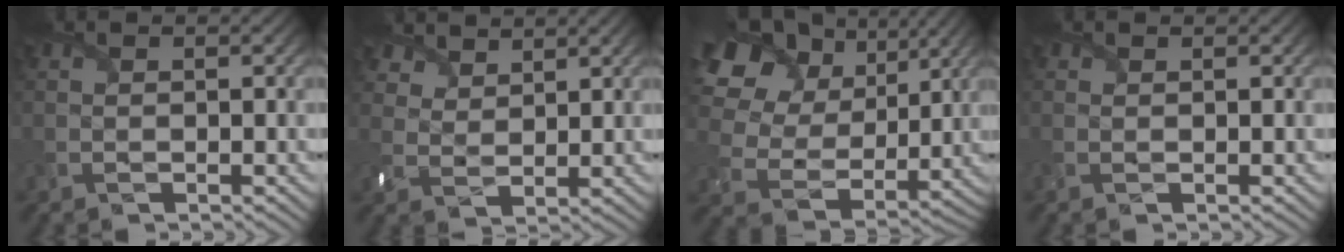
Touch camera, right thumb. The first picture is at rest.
{"total": 5.3, "force": [4.1, 2.9, 1.5], "torque": [-0.049, -0.001, 0.089]}
{"total": 16.7, "force": [7.5, 11.7, 9.3], "torque": [-0.243, 0.035, 0.139]}
{"total": 0.0}